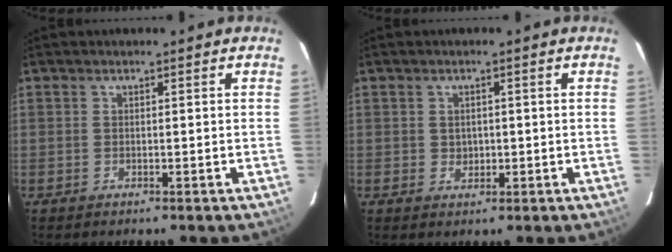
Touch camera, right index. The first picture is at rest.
{"total": 1.9, "force": [0.1, 1.7, 0.7], "torque": [-0.006, 0.004, 0.005]}